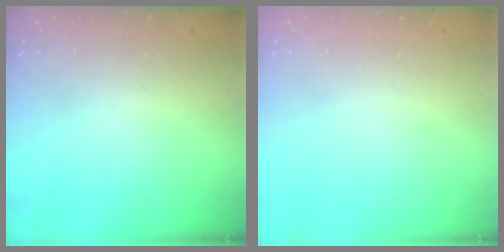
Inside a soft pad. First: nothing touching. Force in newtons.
{"total": 0.0}